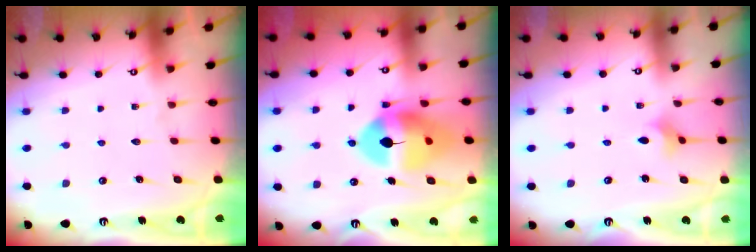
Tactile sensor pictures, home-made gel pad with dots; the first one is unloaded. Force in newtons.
{"total": 14.7, "press": 14.6, "slide": 2.1}
{"total": 2.6, "press": 2.5, "slide": 0.7}